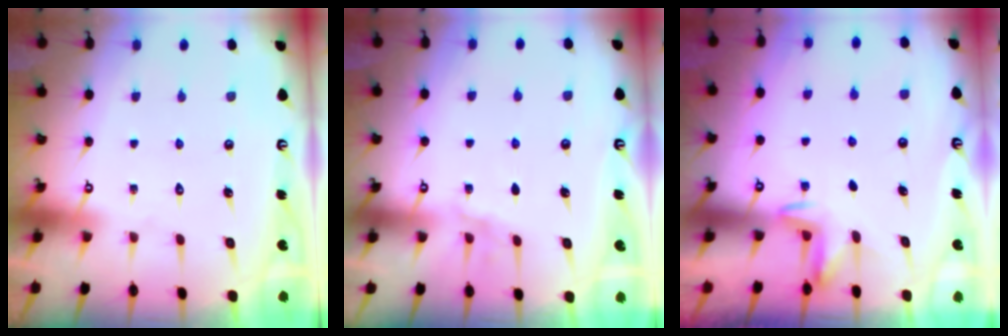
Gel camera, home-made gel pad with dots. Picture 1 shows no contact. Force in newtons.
{"total": 5.0, "press": 4.3, "slide": 2.6}
{"total": 2.3, "press": 2.2, "slide": 0.4}